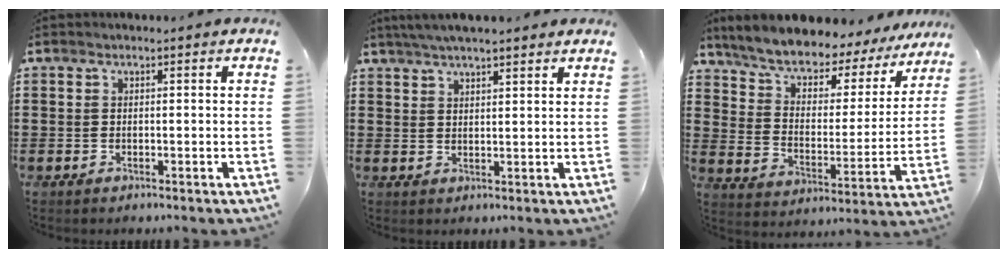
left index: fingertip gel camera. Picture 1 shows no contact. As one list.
[{"total": 3.8, "force": [3.3, 0.2, 1.7], "torque": [-0.042, 0.000, 0.061]}, {"total": 5.7, "force": [5.2, 1.5, 1.7], "torque": [-0.065, -0.043, 0.083]}]